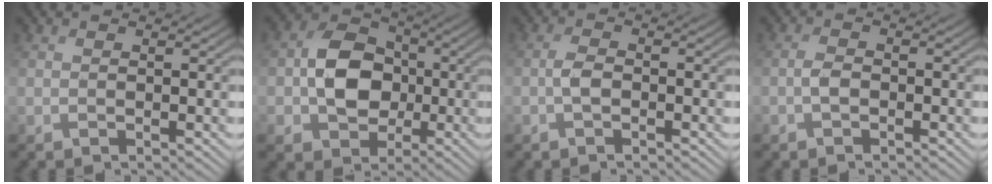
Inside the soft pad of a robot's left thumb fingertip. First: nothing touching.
{"total": 8.8, "force": [-0.8, 7.1, 5.1], "torque": [-0.098, 0.007, -0.030]}
{"total": 2.0, "force": [-0.8, 0.9, 1.6], "torque": [-0.035, 0.005, -0.020]}
{"total": 1.7, "force": [-0.8, 0.8, 1.2], "torque": [-0.025, 0.004, -0.021]}